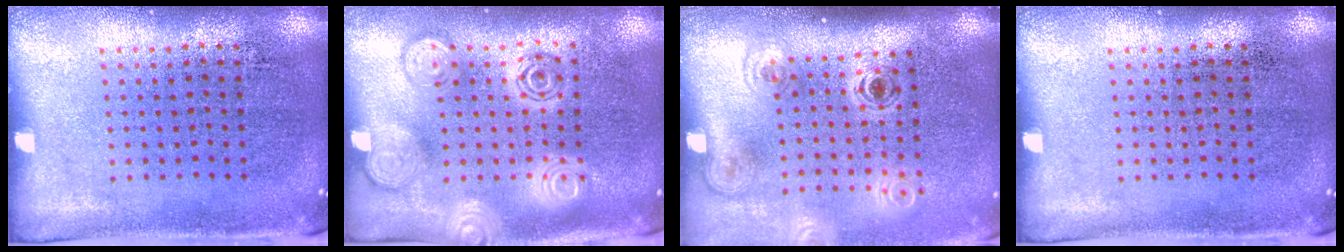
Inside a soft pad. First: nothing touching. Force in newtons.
{"total": 3.0, "press": 3.0, "slide": 0.4}
{"total": 1.8, "press": 1.2, "slide": 1.4}
{"total": 0.0}